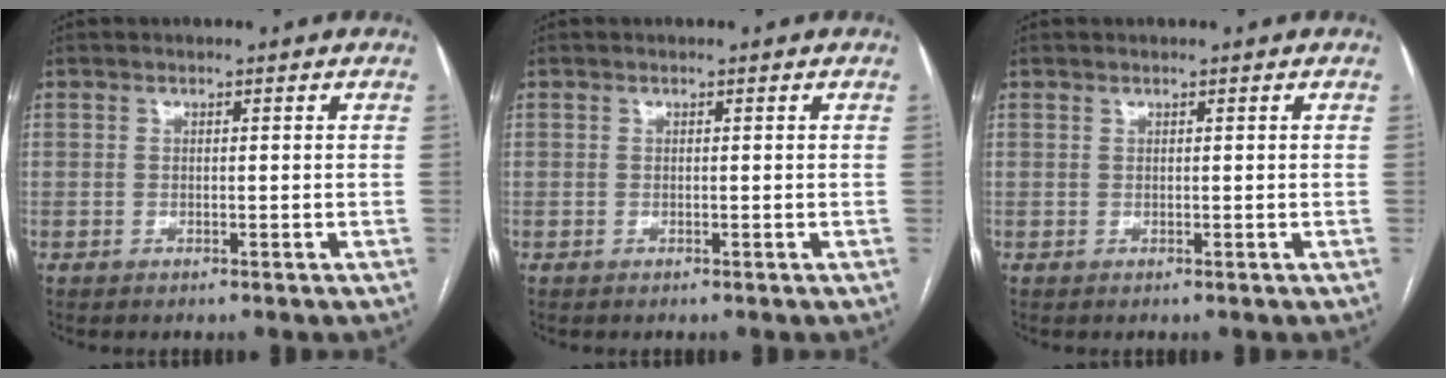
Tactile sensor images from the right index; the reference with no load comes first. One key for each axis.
{"total": 0.0}
{"total": 0.0}